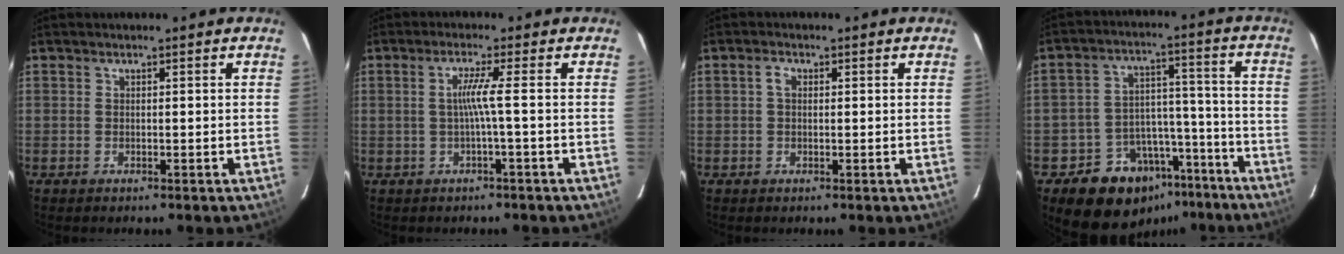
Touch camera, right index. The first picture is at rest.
{"total": 3.3, "force": [-0.6, -1.3, 3.0], "torque": [-0.061, -0.004, -0.007]}
{"total": 1.6, "force": [0.3, 1.1, 1.1], "torque": [-0.022, 0.008, 0.002]}
{"total": 15.4, "force": [-10.8, 10.1, 4.6], "torque": [-0.089, 0.062, -0.136]}